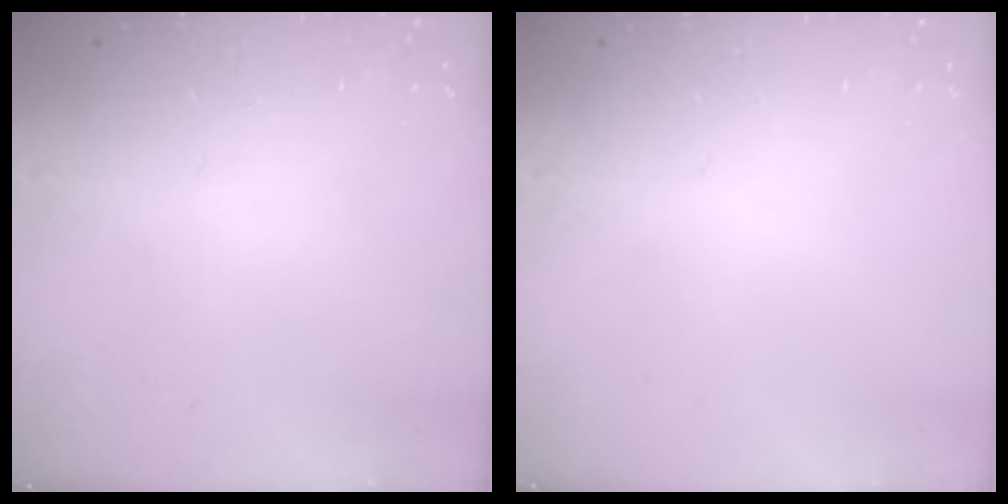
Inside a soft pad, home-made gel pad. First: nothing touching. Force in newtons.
{"total": 0.0}